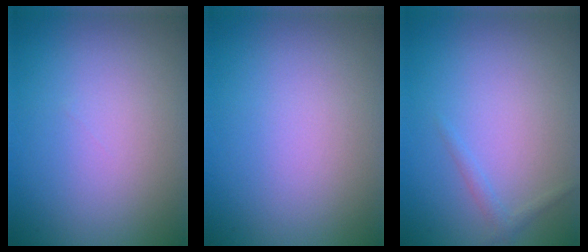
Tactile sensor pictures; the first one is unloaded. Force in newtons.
{"total": 0.0}
{"total": 0.9, "press": 0.9, "slide": 0.1}